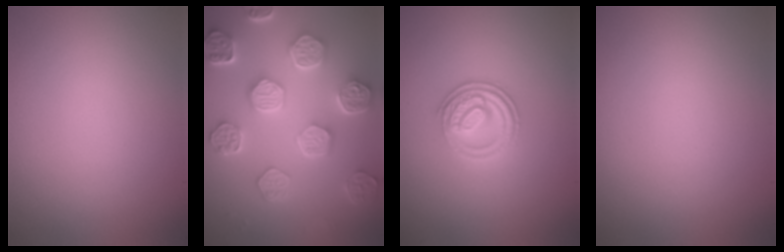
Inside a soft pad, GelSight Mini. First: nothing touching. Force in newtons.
{"total": 8.0, "press": 6.1, "slide": 5.2}
{"total": 3.3, "press": 2.9, "slide": 1.6}
{"total": 0.0}